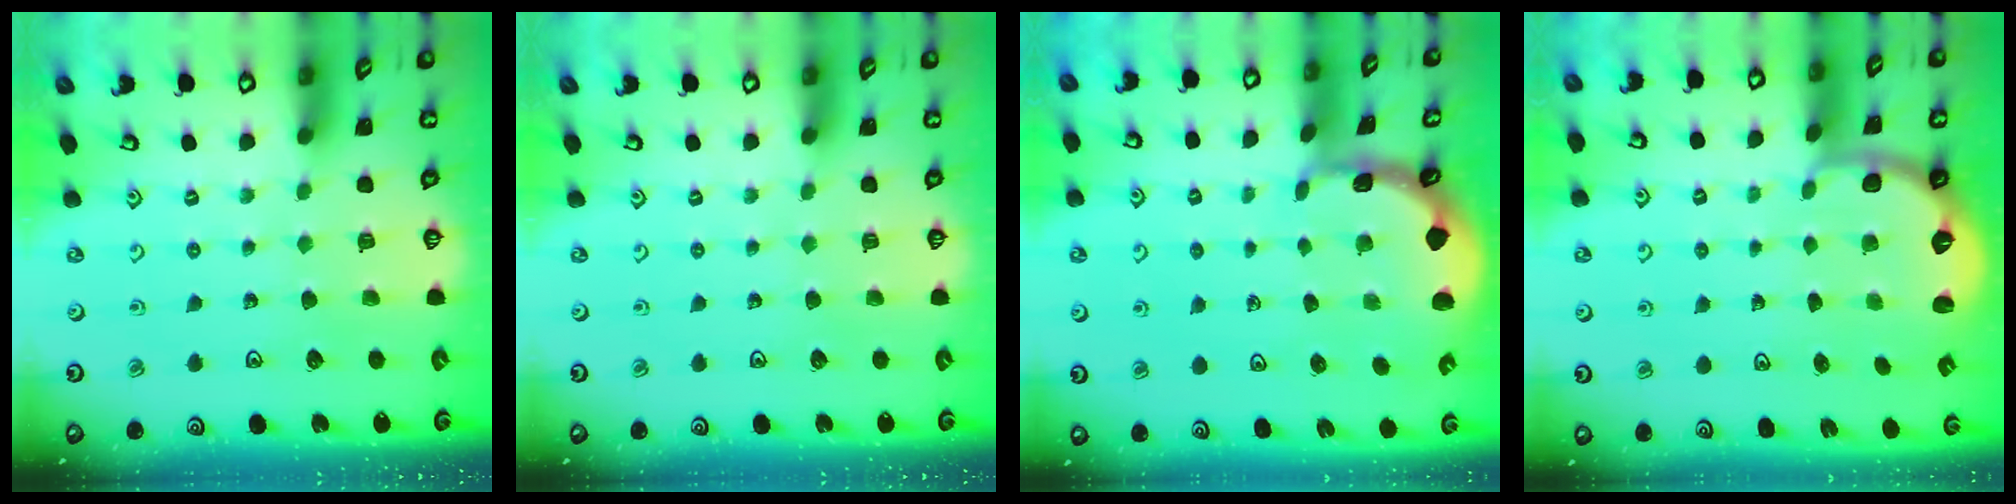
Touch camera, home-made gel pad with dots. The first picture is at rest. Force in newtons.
{"total": 0.0}
{"total": 0.9, "press": 0.9, "slide": 0.2}
{"total": 2.8, "press": 2.0, "slide": 2.0}